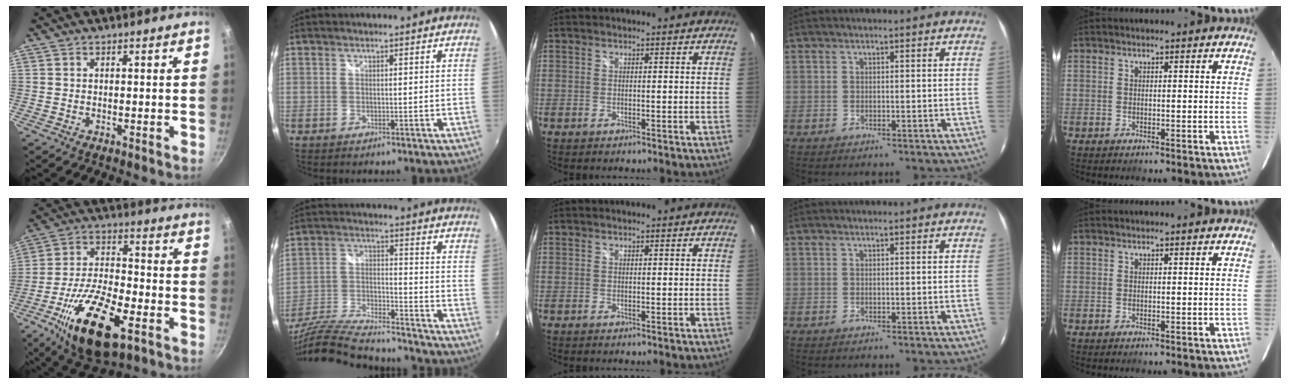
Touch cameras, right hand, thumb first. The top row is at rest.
{"thumb": {"total": 19.7, "force": [-8.8, 7.9, 15.7], "torque": [-0.279, 0.021, -0.156]}, "index": {"total": 21.7, "force": [-18.5, 4.5, 10.3], "torque": [-0.200, -0.036, -0.301]}}